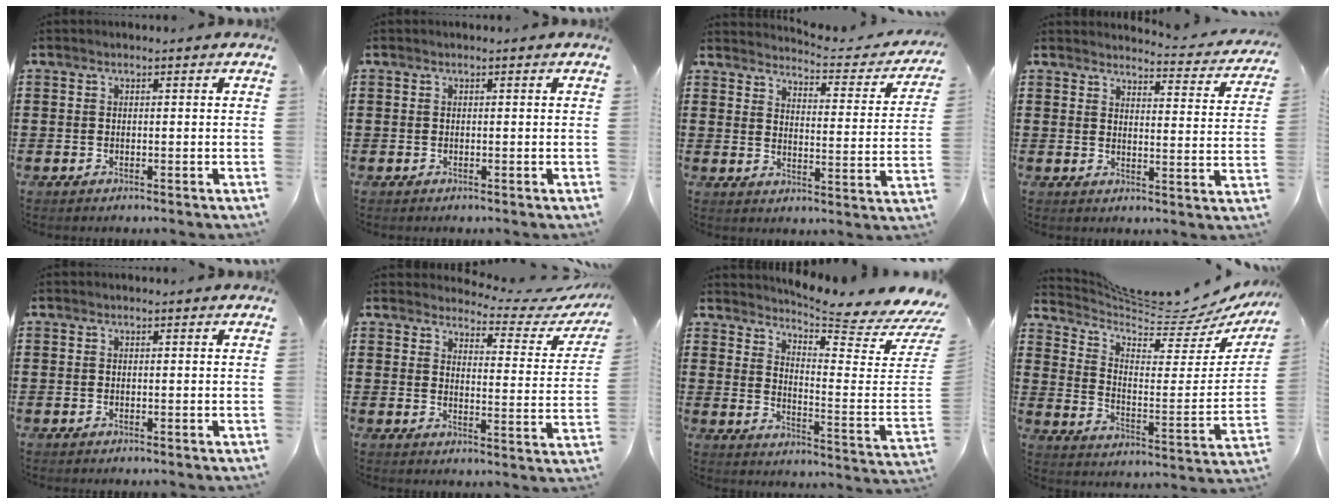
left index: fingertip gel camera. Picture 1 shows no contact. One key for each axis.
{"total": 0.0}
{"total": 3.4, "fx": 3.3, "fy": -0.2, "fz": 0.8, "tx": -0.030, "ty": -0.032, "tz": 0.048}
{"total": 3.4, "fx": 3.3, "fy": 0.0, "fz": 0.8, "tx": -0.016, "ty": -0.030, "tz": 0.050}
{"total": 0.0}
{"total": 3.7, "fx": 3.4, "fy": 0.5, "fz": 1.2, "tx": -0.030, "ty": -0.031, "tz": 0.050}
{"total": 6.1, "fx": 5.6, "fy": -0.8, "fz": 2.3, "tx": -0.059, "ty": -0.069, "tz": 0.090}
{"total": 5.9, "fx": 5.6, "fy": 1.0, "fz": 1.6, "tx": -0.057, "ty": -0.050, "tz": 0.090}